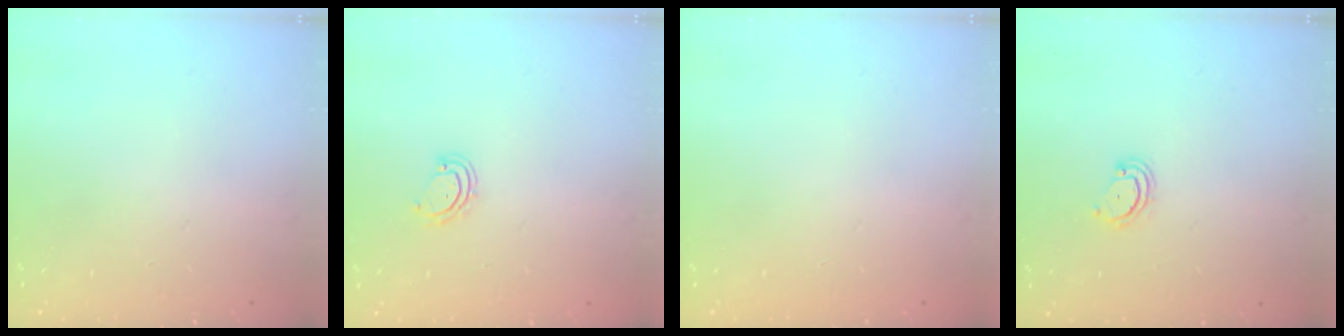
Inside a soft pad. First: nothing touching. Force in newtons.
{"total": 4.1, "press": 4.1, "slide": 0.3}
{"total": 0.0}
{"total": 3.7, "press": 3.7, "slide": 0.3}